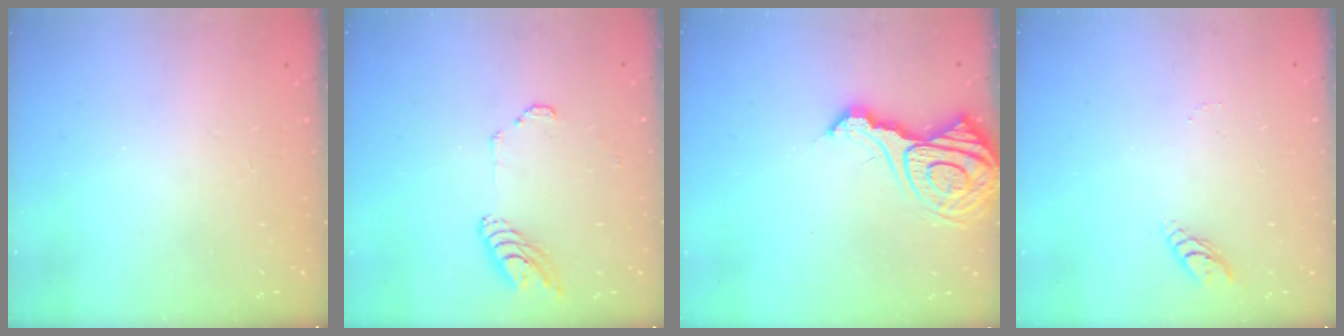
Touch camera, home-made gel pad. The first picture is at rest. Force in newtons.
{"total": 8.8, "press": 8.8, "slide": 0.9}
{"total": 16.3, "press": 16.2, "slide": 1.7}
{"total": 3.7, "press": 3.7, "slide": 0.4}